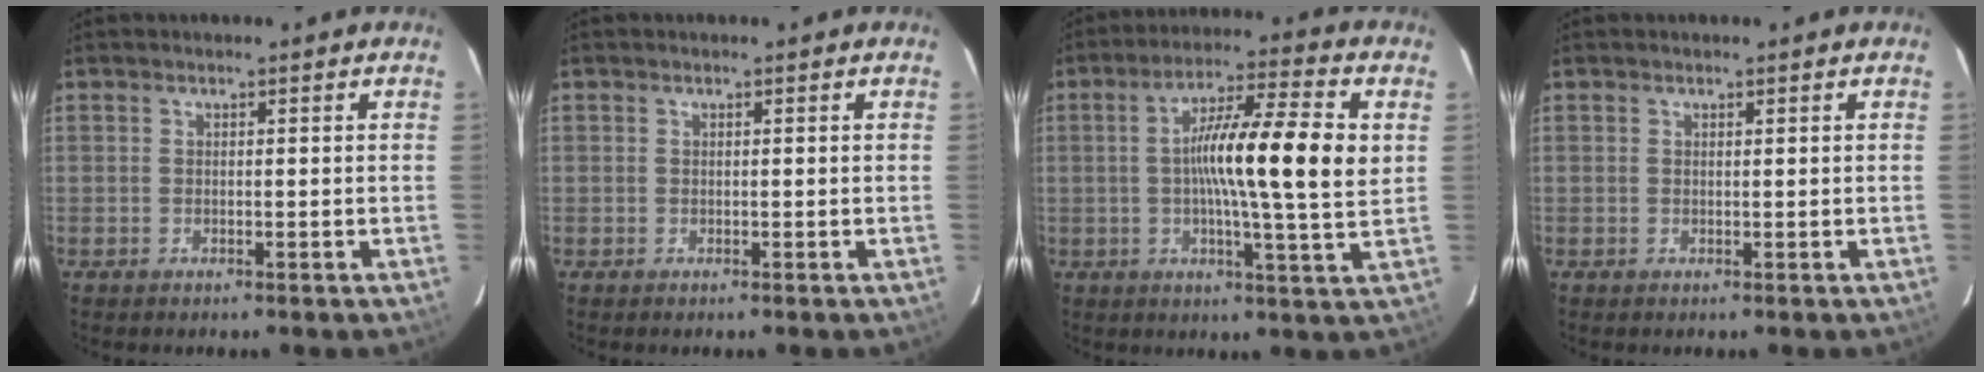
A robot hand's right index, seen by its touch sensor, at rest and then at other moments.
{"total": 0.0}
{"total": 14.9, "force": [1.5, 0.6, 14.8], "torque": [-0.244, 0.010, 0.014]}
{"total": 0.0}